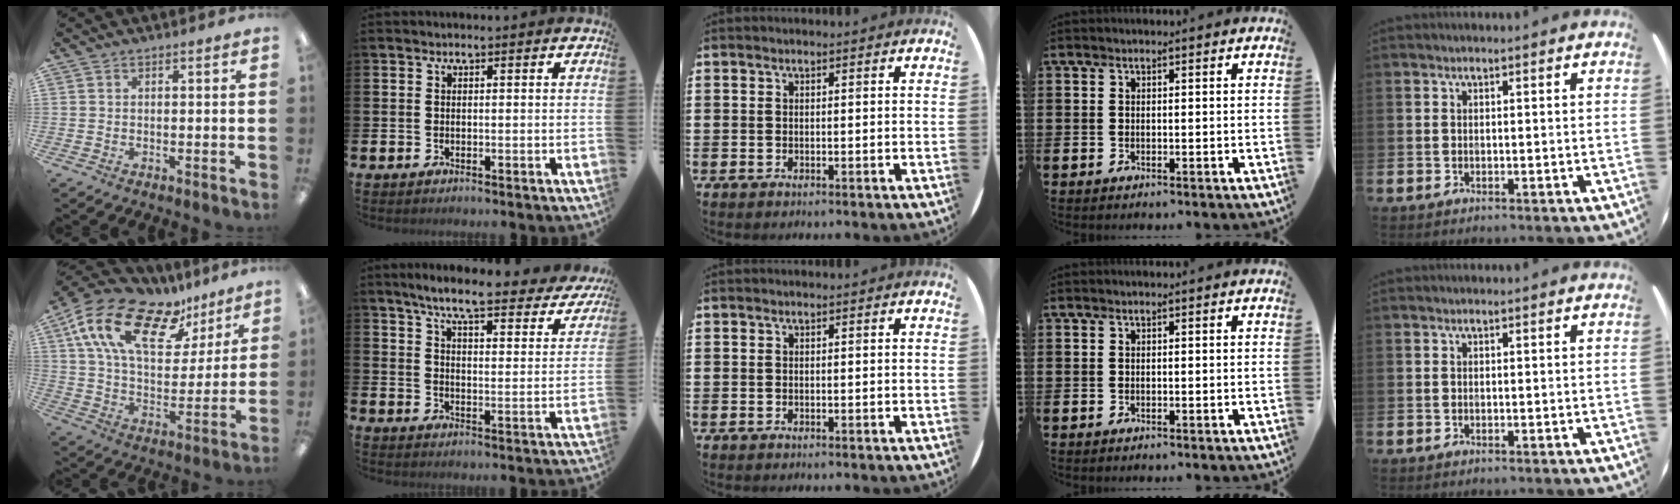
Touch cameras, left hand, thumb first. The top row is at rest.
{"thumb": {"total": 20.9, "force": [12.7, 10.1, 13.1], "torque": [-0.250, -0.059, 0.225]}, "index": {"total": 6.9, "force": [5.9, 0.8, 3.5], "torque": [-0.087, -0.038, 0.093]}}